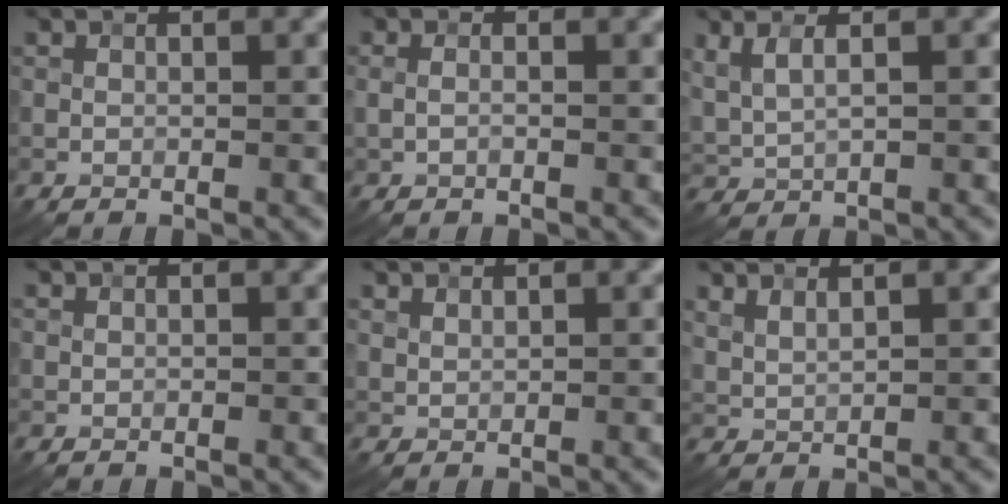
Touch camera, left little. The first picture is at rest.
{"total": 0.7, "force": [-0.2, 0.3, 0.6], "torque": [-0.018, 0.002, -0.005]}
{"total": 2.6, "force": [1.6, 0.7, 1.9], "torque": [-0.056, 0.002, 0.037]}
{"total": 0.0}
{"total": 1.0, "force": [1.0, 0.2, 0.1], "torque": [-0.007, 0.000, 0.025]}
{"total": 1.8, "force": [1.6, 0.2, 0.7], "torque": [-0.023, 0.000, 0.037]}